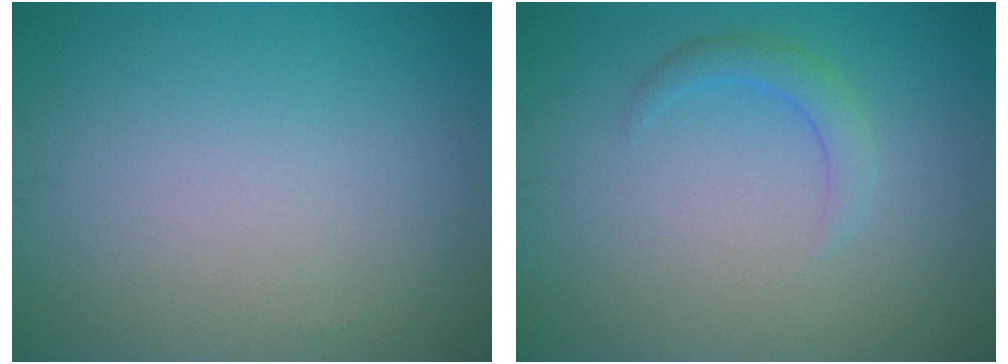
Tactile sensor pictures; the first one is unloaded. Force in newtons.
{"total": 1.8, "press": 1.8, "slide": 0.2}